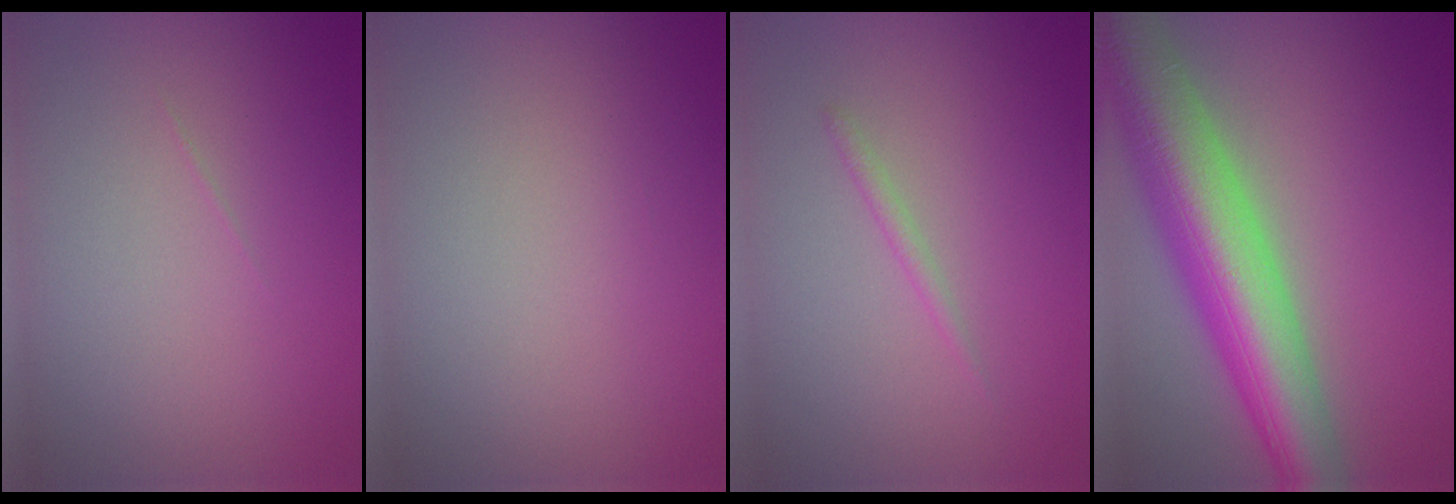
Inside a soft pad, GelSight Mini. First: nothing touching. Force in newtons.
{"total": 0.0}
{"total": 0.8, "press": 0.8, "slide": 0.0}
{"total": 11.1, "press": 11.0, "slide": 0.5}